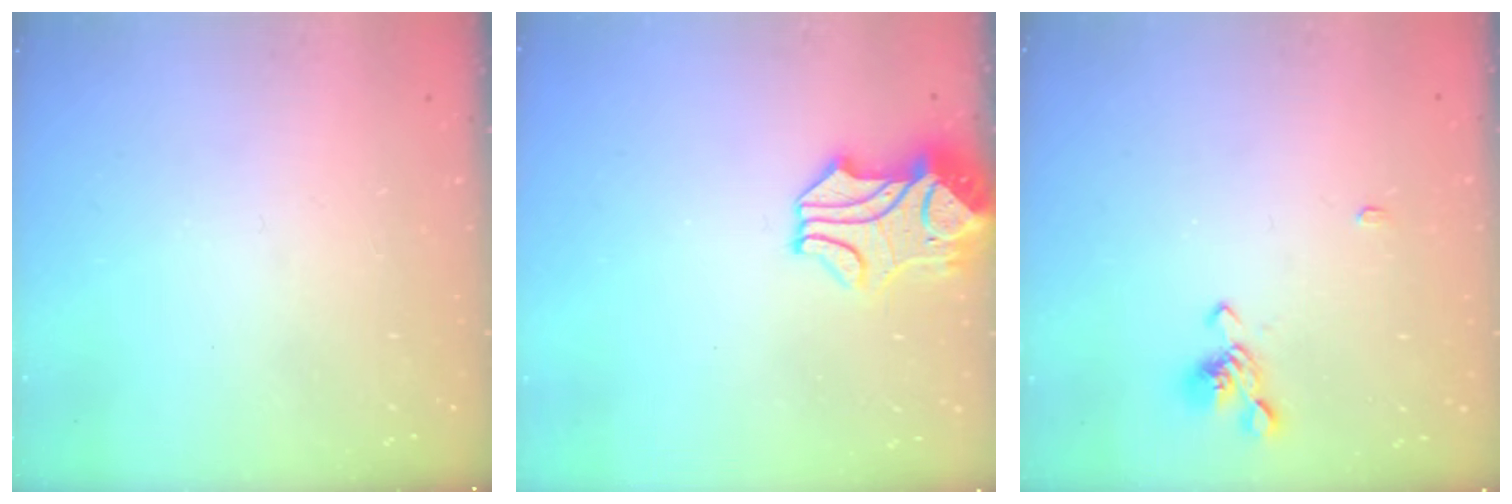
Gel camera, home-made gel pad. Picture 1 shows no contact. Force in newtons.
{"total": 2.7, "press": 2.5, "slide": 0.9}
{"total": 1.1, "press": 0.7, "slide": 0.9}